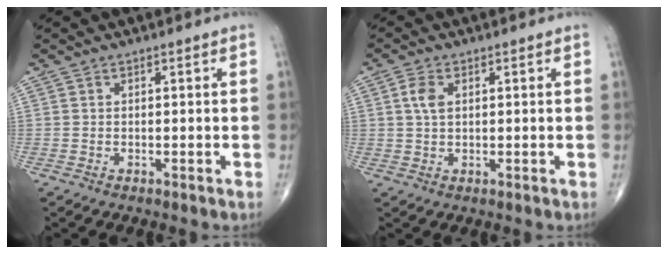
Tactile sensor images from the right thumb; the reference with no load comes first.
{"total": 3.5, "force": [0.9, 2.0, 2.6], "torque": [-0.056, 0.002, 0.017]}